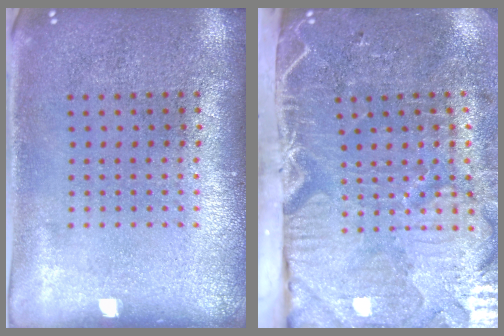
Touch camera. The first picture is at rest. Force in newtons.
{"total": 5.4, "press": 4.4, "slide": 3.1}